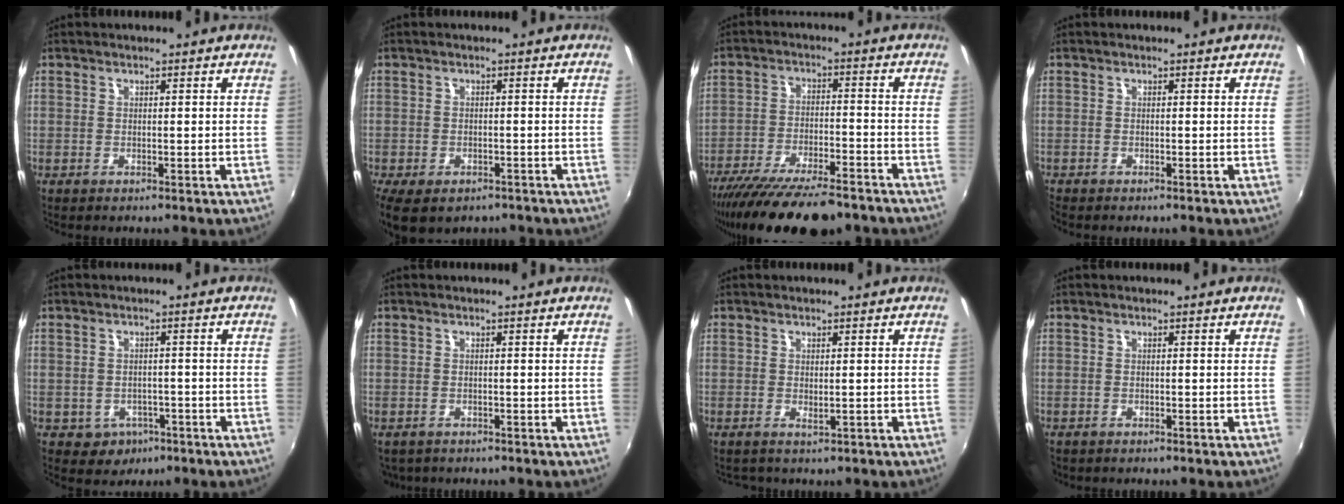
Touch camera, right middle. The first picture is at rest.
{"total": 8.5, "force": [-5.4, 4.5, 4.7], "torque": [-0.113, -0.035, -0.081]}
{"total": 18.8, "force": [-15.4, 4.3, 9.9], "torque": [-0.193, -0.043, -0.241]}
{"total": 0.6, "force": [-0.6, 0.1, 0.2], "torque": [-0.003, -0.003, -0.013]}
{"total": 4.5, "force": [-2.0, 3.9, 1.2], "torque": [-0.036, 0.002, -0.019]}
{"total": 3.3, "force": [-2.3, 2.1, 1.3], "torque": [-0.031, -0.014, -0.029]}
{"total": 2.4, "force": [0.5, 1.2, 2.0], "torque": [-0.030, -0.008, 0.012]}
{"total": 0.9, "force": [-0.6, 0.6, 0.2], "torque": [-0.008, -0.002, -0.010]}